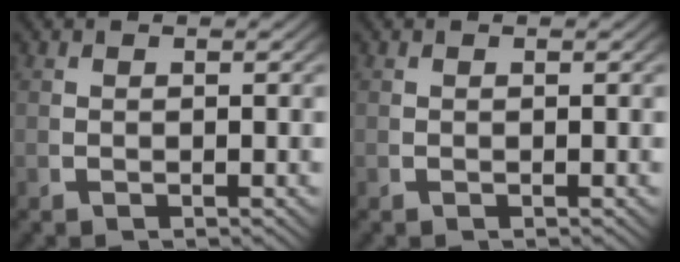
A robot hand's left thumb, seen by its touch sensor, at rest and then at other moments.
{"total": 0.0}